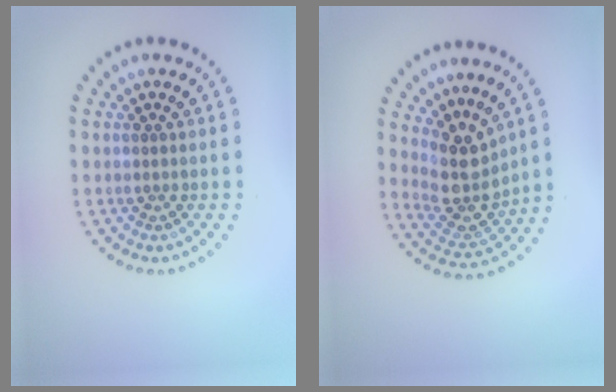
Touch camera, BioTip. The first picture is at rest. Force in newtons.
{"total": 4.3, "press": 3.3, "slide": 2.7}